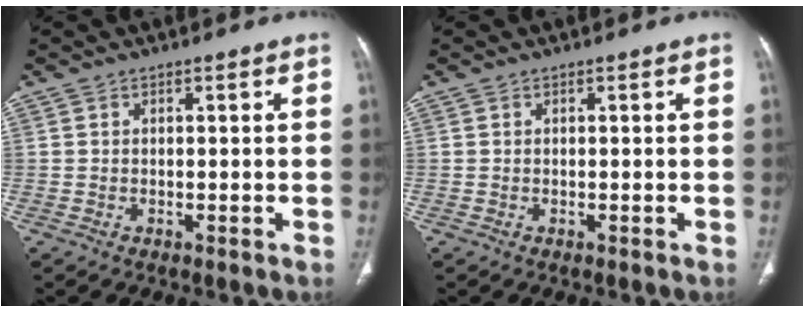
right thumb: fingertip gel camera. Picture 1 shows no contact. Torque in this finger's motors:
{"motor_torque": [0.05, 0.05, 0.05, -0.05, 0.00]}